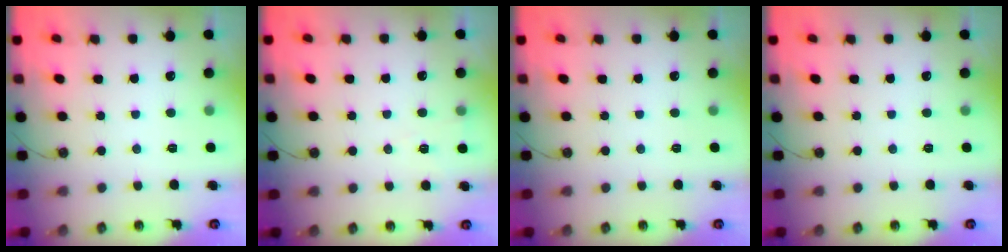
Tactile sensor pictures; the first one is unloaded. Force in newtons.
{"total": 5.3, "press": 3.6, "slide": 4.0}
{"total": 0.0}
{"total": 0.0}